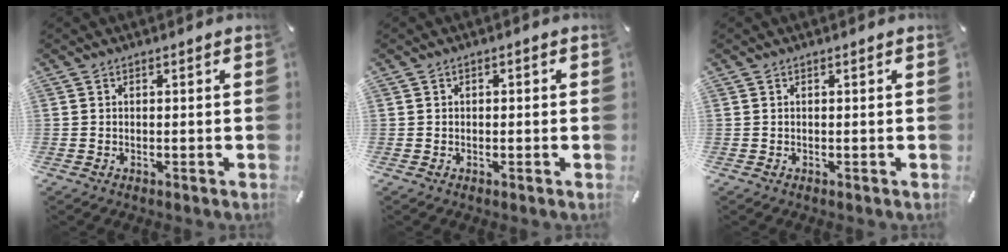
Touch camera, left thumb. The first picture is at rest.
{"total": 1.1, "force": [-0.2, 1.0, 0.3], "torque": [-0.007, 0.005, -0.006]}
{"total": 0.0}